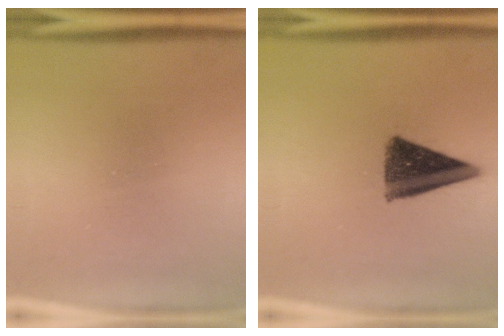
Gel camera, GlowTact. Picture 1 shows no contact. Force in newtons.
{"total": 10.4}